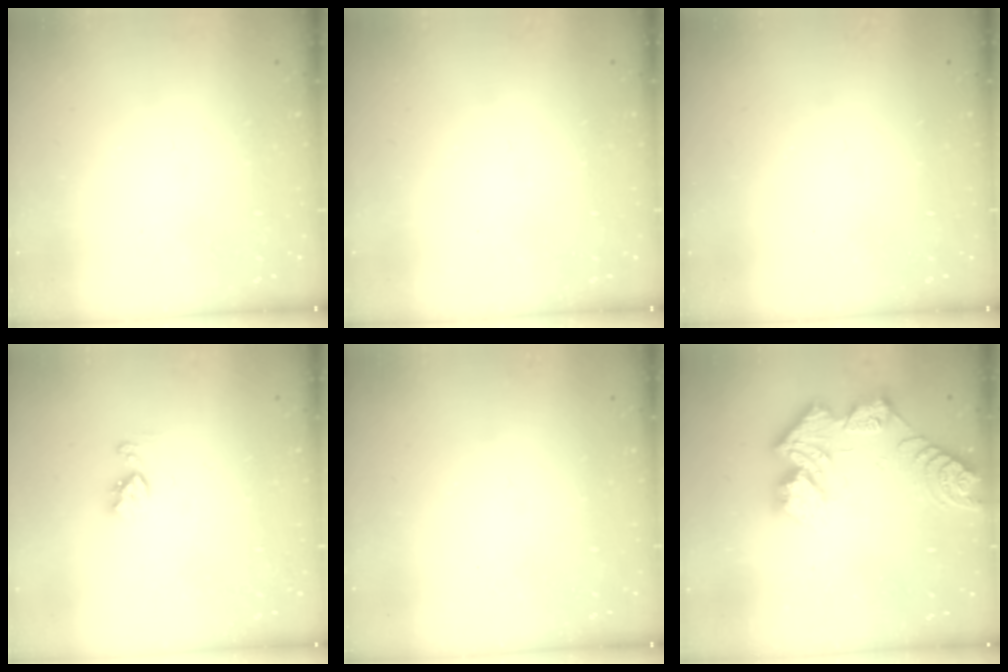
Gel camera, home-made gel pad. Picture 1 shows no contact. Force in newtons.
{"total": 0.0}
{"total": 0.0}
{"total": 6.7, "press": 6.6, "slide": 0.6}
{"total": 0.0}
{"total": 12.3, "press": 12.2, "slide": 1.0}